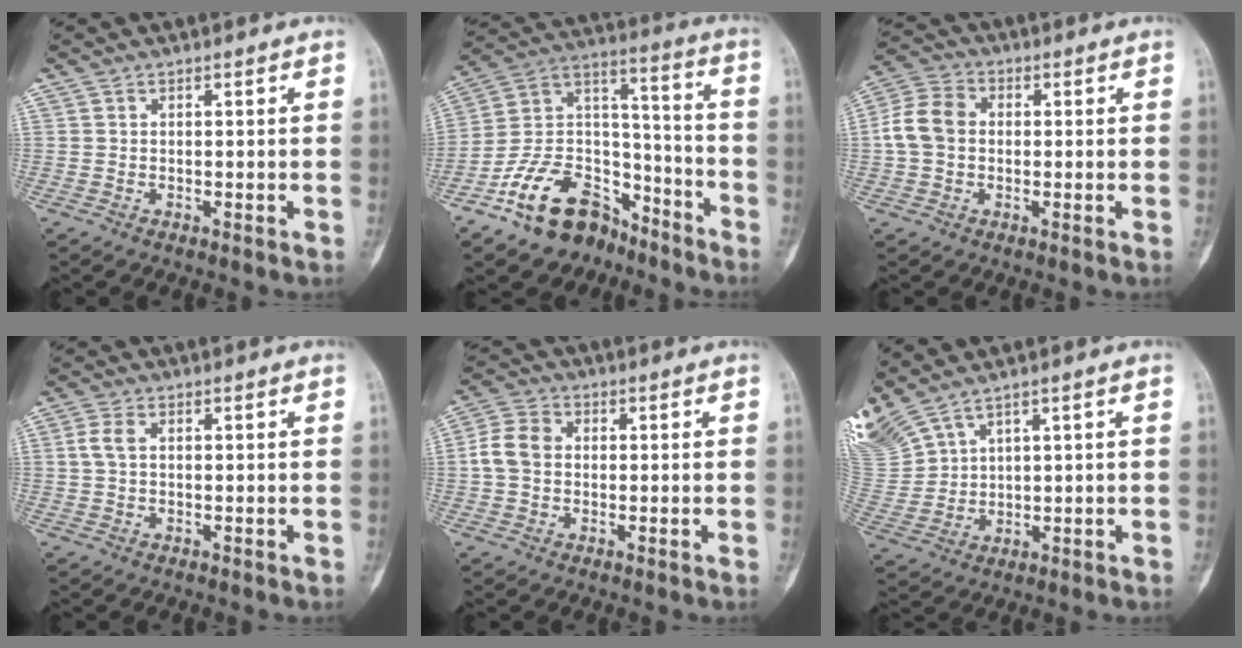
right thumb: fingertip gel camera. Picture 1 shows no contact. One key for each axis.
{"total": 19.4, "fx": -13.1, "fy": 11.4, "fz": 8.8, "tx": -0.120, "ty": 0.110, "tz": -0.226}
{"total": 7.7, "fx": 0.0, "fy": 6.1, "fz": 4.8, "tx": -0.094, "ty": 0.024, "tz": -0.010}
{"total": 2.8, "fx": 0.4, "fy": 1.6, "fz": 2.3, "tx": -0.059, "ty": 0.006, "tz": 0.004}
{"total": 6.1, "fx": 0.0, "fy": 4.8, "fz": 3.8, "tx": -0.075, "ty": 0.018, "tz": -0.007}
{"total": 10.3, "fx": 8.0, "fy": 3.5, "fz": 5.5, "tx": -0.143, "ty": -0.020, "tz": 0.184}